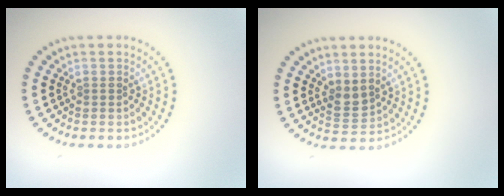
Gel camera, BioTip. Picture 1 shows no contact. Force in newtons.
{"total": 1.8, "press": 1.5, "slide": 0.9}